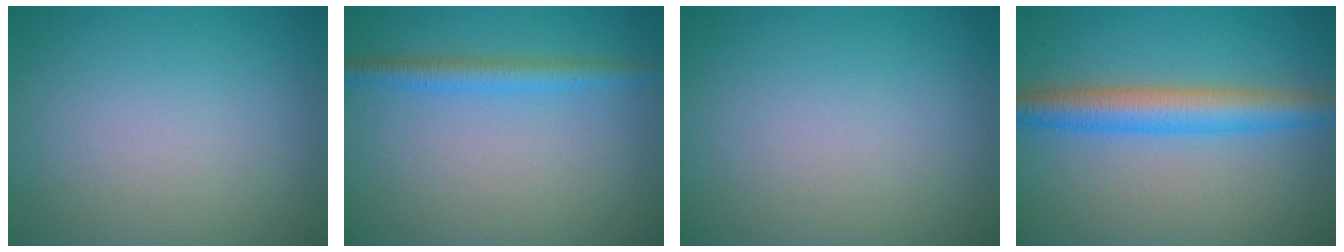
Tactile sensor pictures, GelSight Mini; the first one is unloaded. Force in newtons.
{"total": 2.4, "press": 2.4, "slide": 0.2}
{"total": 0.0}
{"total": 5.1, "press": 5.1, "slide": 0.0}